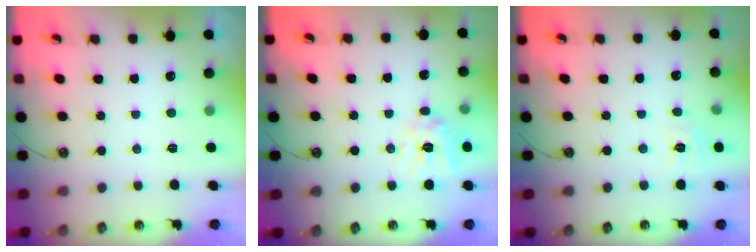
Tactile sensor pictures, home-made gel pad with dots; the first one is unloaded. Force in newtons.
{"total": 12.4, "press": 12.3, "slide": 1.5}
{"total": 4.9, "press": 4.9, "slide": 0.4}